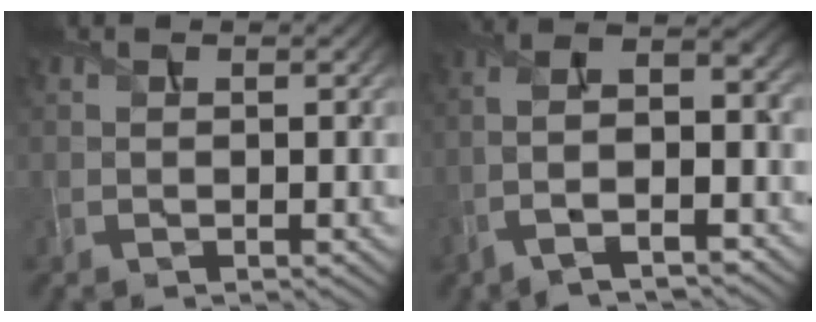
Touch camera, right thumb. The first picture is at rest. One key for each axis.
{"total": 10.4, "fx": -4.9, "fy": 4.0, "fz": 8.2, "tx": -0.165, "ty": -0.003, "tz": -0.093}